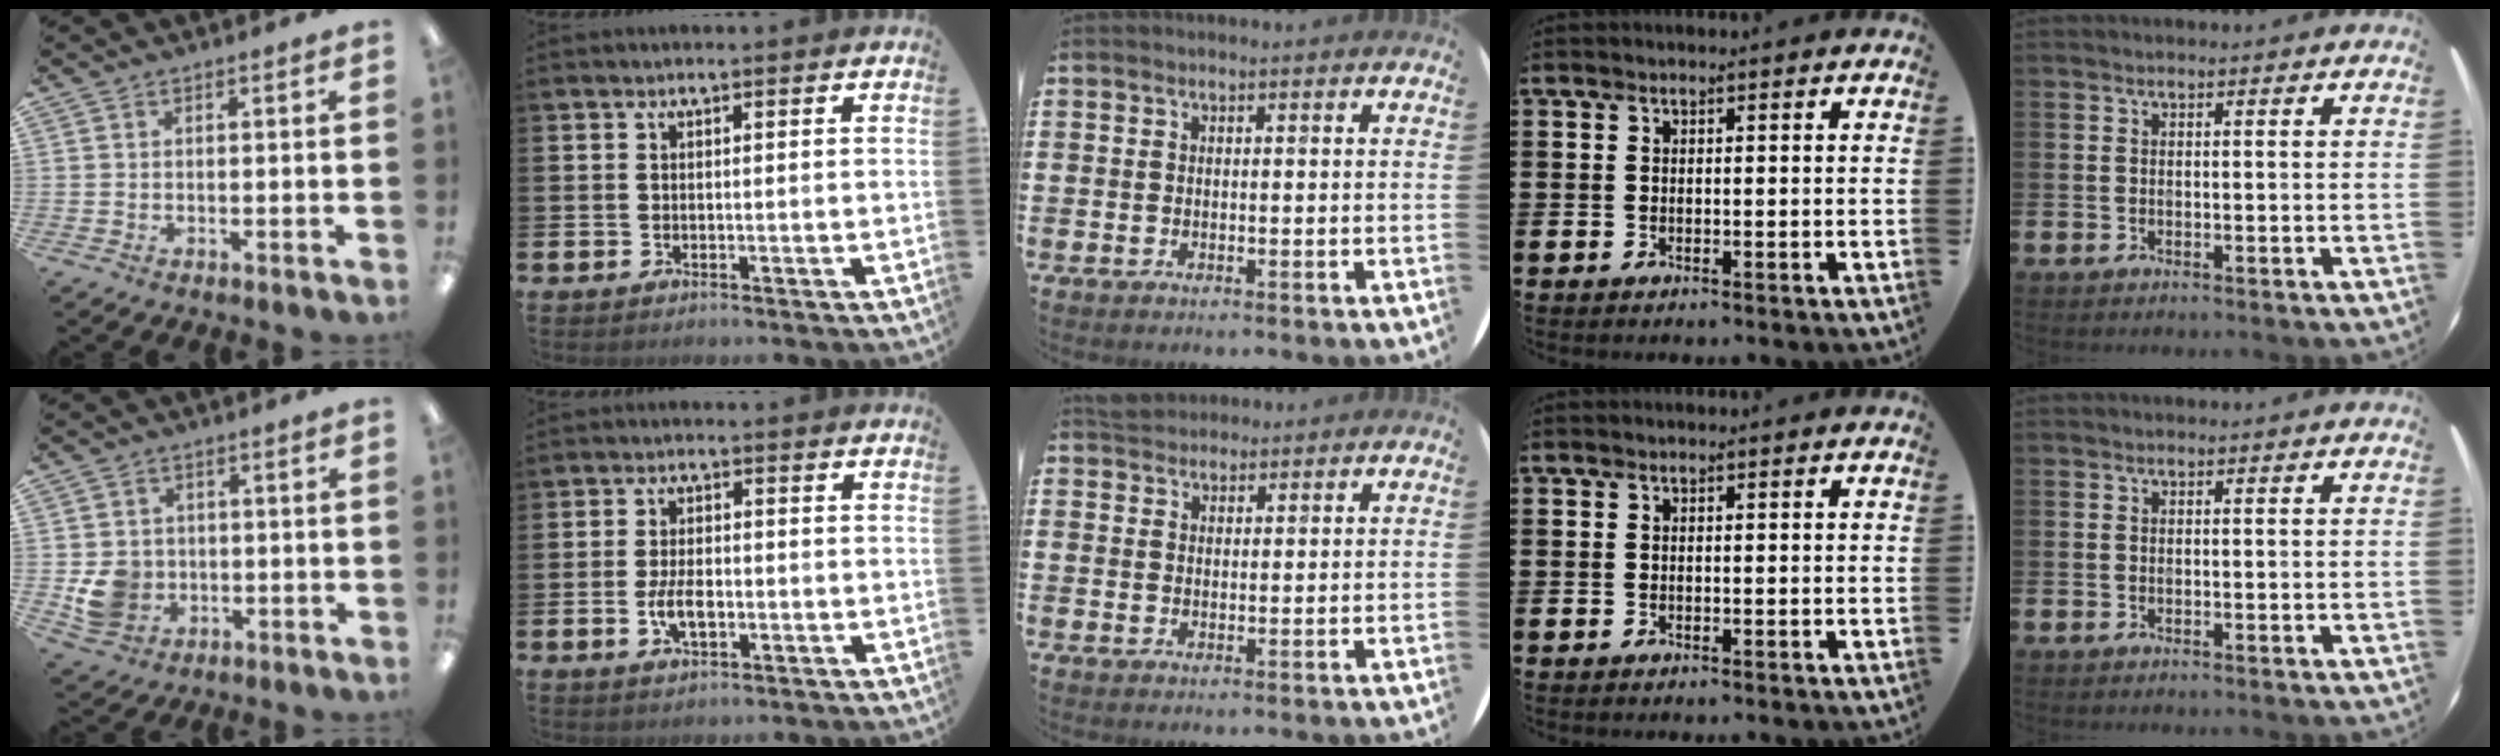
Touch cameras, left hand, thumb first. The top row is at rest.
{"thumb": {"total": 7.3, "force": [-1.1, 6.9, 2.4], "torque": [-0.038, 0.010, -0.013]}, "index": {"total": 4.1, "force": [-0.9, 2.1, 3.4], "torque": [-0.053, 0.001, -0.016]}, "middle": {"total": 2.8, "force": [2.6, 0.8, -0.1], "torque": [0.004, -0.002, 0.050]}}